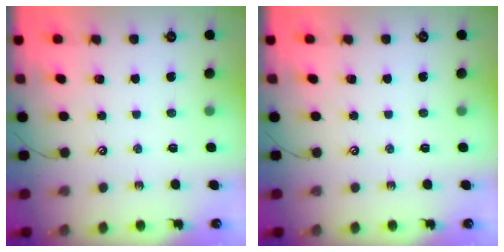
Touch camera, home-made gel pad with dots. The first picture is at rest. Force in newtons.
{"total": 0.0}